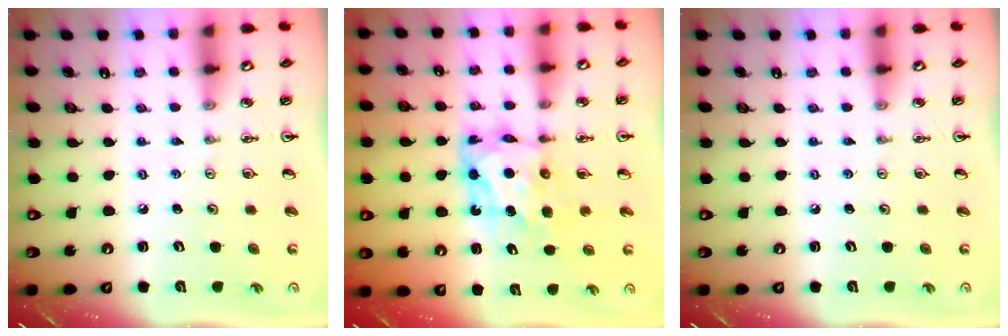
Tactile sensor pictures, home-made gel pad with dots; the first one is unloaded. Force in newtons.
{"total": 8.0, "press": 7.9, "slide": 0.7}
{"total": 0.0}